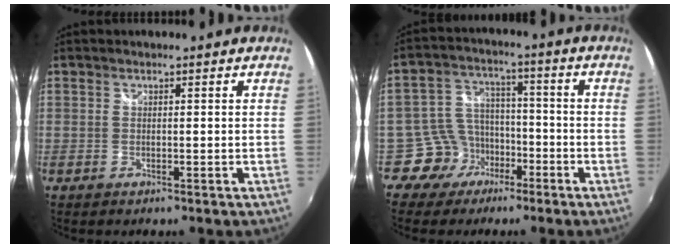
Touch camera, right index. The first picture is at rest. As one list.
[{"total": 8.2, "force": [-5.1, 6.4, 0.9], "torque": [-0.036, 0.031, -0.083]}]